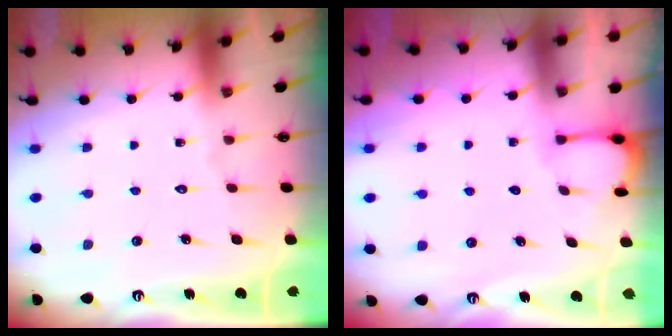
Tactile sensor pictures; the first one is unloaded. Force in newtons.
{"total": 1.7, "press": 1.7, "slide": 0.1}